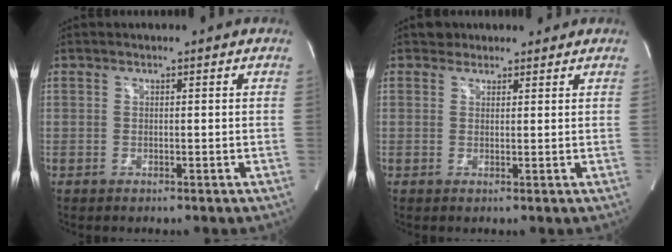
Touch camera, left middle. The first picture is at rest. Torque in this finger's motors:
{"motor_torque": [-0.05, 0.06, -0.10, -0.01]}